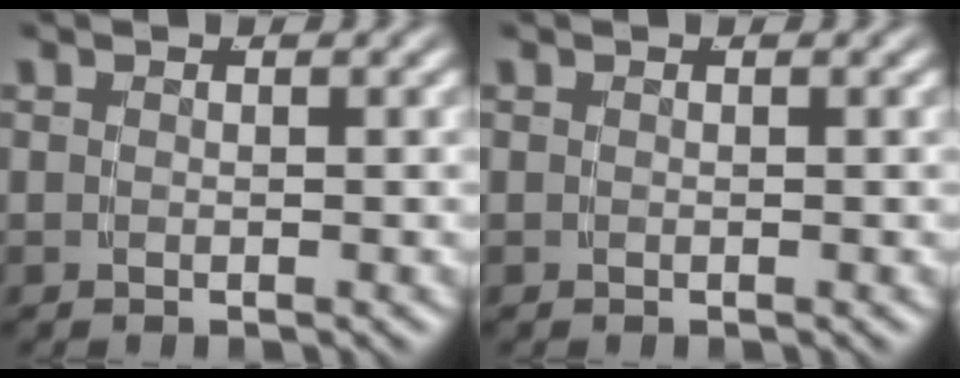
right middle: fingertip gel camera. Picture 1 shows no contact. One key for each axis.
{"total": 0.0}